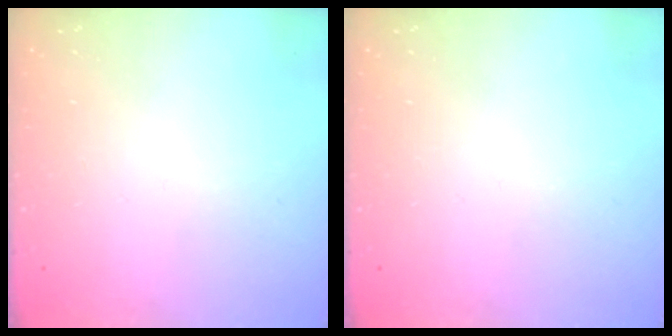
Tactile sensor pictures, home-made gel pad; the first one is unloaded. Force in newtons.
{"total": 0.0}